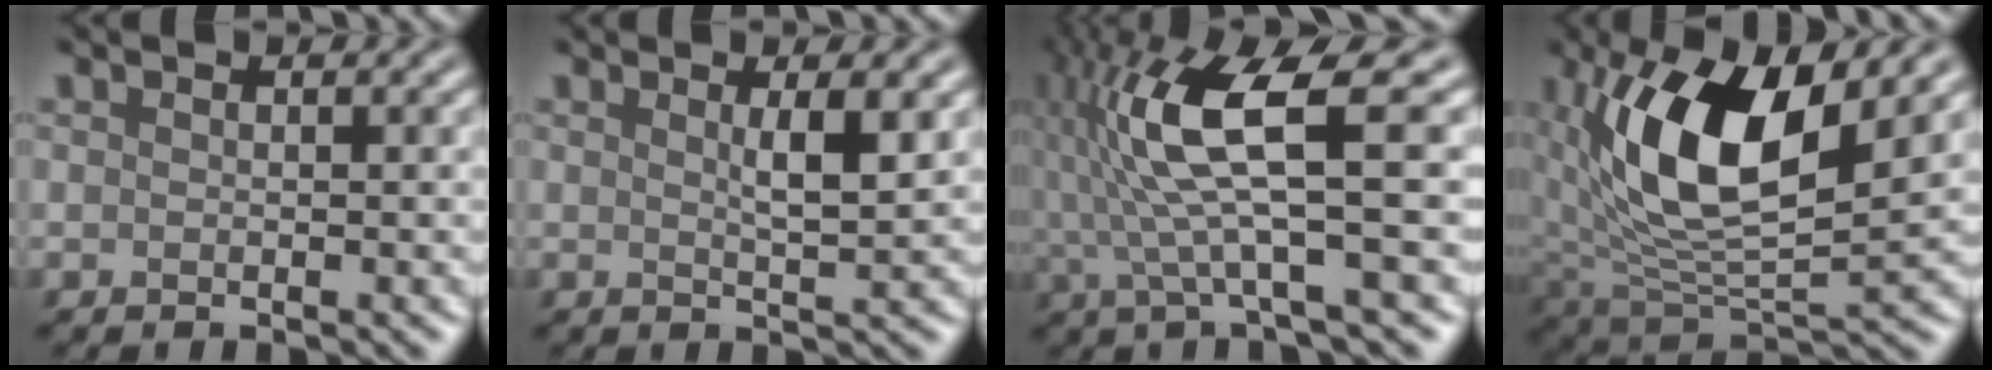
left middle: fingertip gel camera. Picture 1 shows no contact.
{"total": 2.4, "force": [0.9, 0.5, 2.2], "torque": [-0.031, -0.001, 0.012]}
{"total": 8.3, "force": [0.7, 1.4, 8.2], "torque": [-0.168, 0.012, 0.013]}
{"total": 11.2, "force": [3.5, 5.2, 9.3], "torque": [-0.178, -0.004, 0.061]}